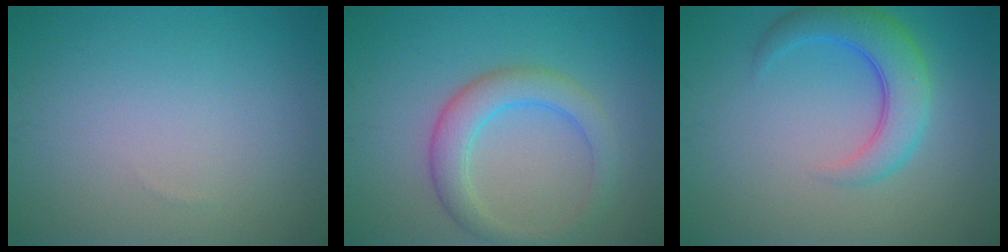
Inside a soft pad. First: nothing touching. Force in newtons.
{"total": 4.0, "press": 4.0, "slide": 0.3}
{"total": 5.0, "press": 5.0, "slide": 0.3}